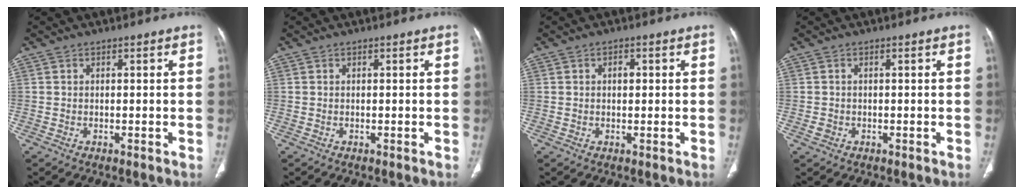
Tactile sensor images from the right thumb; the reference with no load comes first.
{"total": 0.0}
{"total": 1.8, "force": [0.4, 1.1, 1.4], "torque": [-0.014, -0.003, 0.003]}
{"total": 1.0, "force": [-0.4, 0.8, 0.4], "torque": [-0.008, 0.003, -0.005]}